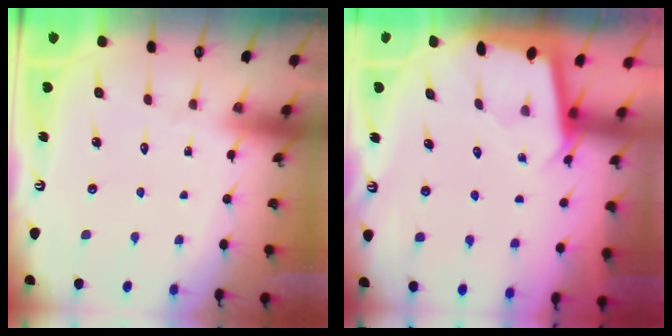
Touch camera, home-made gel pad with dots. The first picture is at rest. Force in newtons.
{"total": 1.8, "press": 1.8, "slide": 0.1}